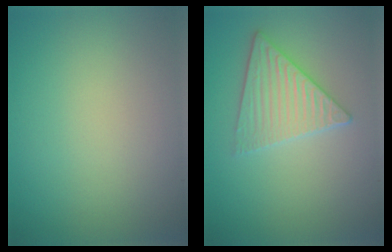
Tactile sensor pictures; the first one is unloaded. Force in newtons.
{"total": 3.4, "press": 3.4, "slide": 0.2}